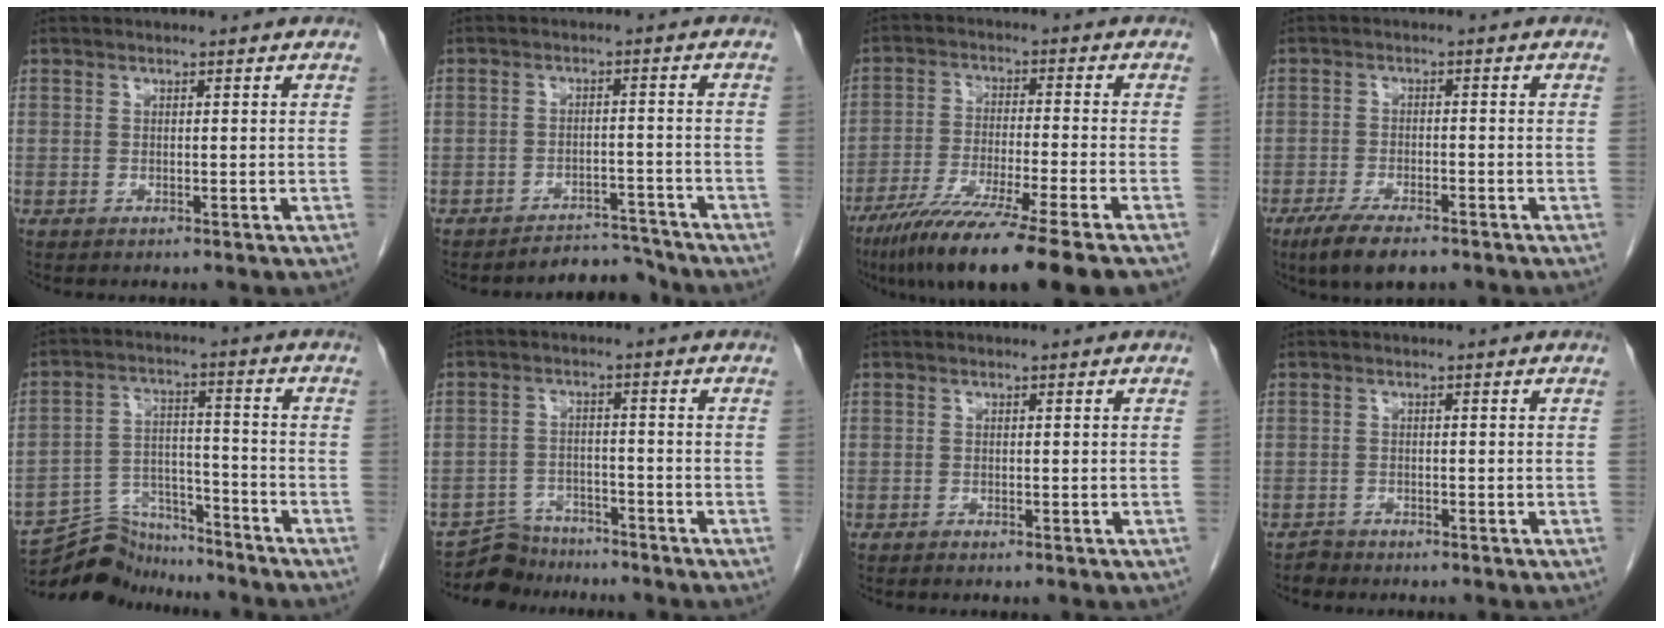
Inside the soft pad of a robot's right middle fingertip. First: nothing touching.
{"total": 4.5, "force": [-4.3, 0.6, -1.1], "torque": [0.024, 0.011, -0.064]}
{"total": 15.5, "force": [-11.4, -0.9, 10.5], "torque": [-0.176, -0.052, -0.187]}
{"total": 7.2, "force": [-5.2, 1.7, 4.6], "torque": [-0.086, -0.016, -0.086]}
{"total": 9.9, "force": [-9.6, 2.1, -0.2], "torque": [0.003, 0.033, -0.171]}
{"total": 5.7, "force": [-5.3, 2.1, -0.8], "torque": [0.016, 0.006, -0.093]}
{"total": 0.8, "force": [-0.6, 0.1, 0.5], "torque": [-0.015, -0.004, -0.007]}
{"total": 1.2, "force": [-1.0, 0.4, -0.3], "torque": [0.007, 0.000, -0.021]}